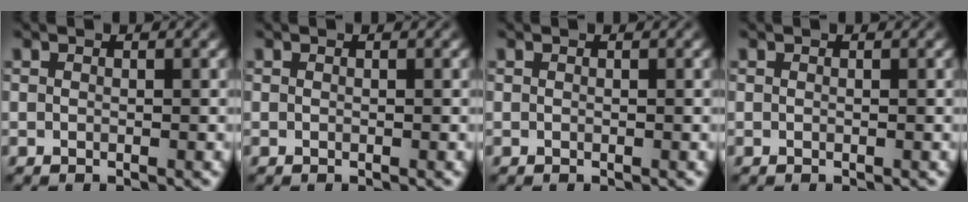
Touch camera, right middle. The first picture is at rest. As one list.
[{"total": 0.0}, {"total": 0.0}, {"total": 0.0}]